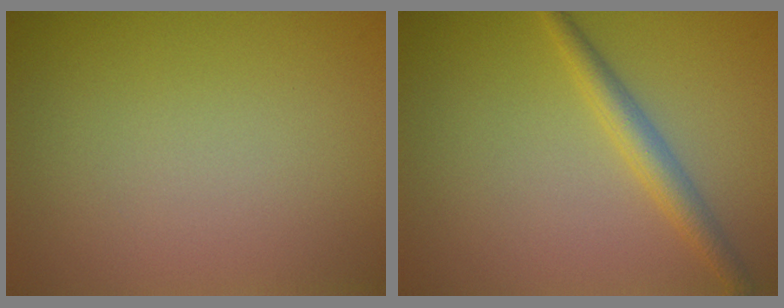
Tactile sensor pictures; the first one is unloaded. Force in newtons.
{"total": 2.5, "press": 2.5, "slide": 0.1}